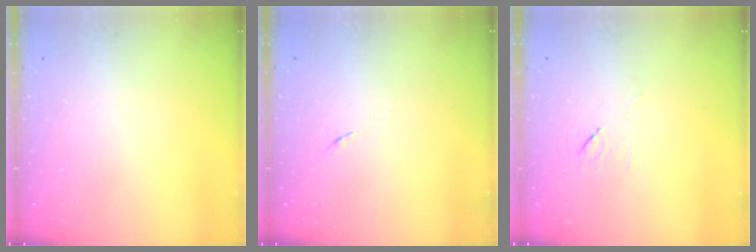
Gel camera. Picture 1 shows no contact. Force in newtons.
{"total": 3.5, "press": 3.4, "slide": 0.6}
{"total": 5.4, "press": 5.3, "slide": 1.0}